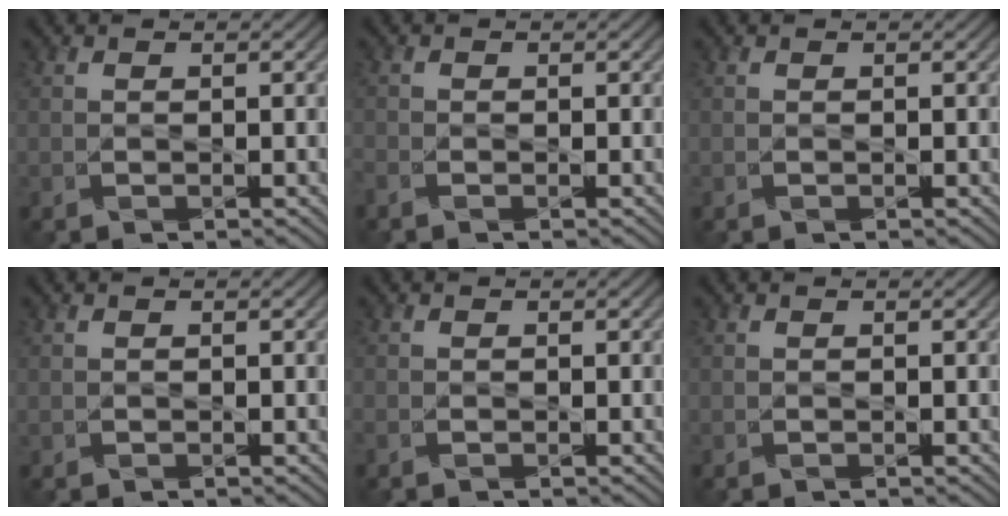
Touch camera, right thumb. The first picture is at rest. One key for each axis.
{"total": 1.3, "fx": -1.1, "fy": 0.5, "fz": 0.6, "tx": -0.021, "ty": -0.008, "tz": -0.027}
{"total": 0.0}
{"total": 0.0}
{"total": 0.7, "fx": -0.6, "fy": 0.3, "fz": 0.2, "tx": -0.008, "ty": -0.005, "tz": -0.011}
{"total": 0.0}